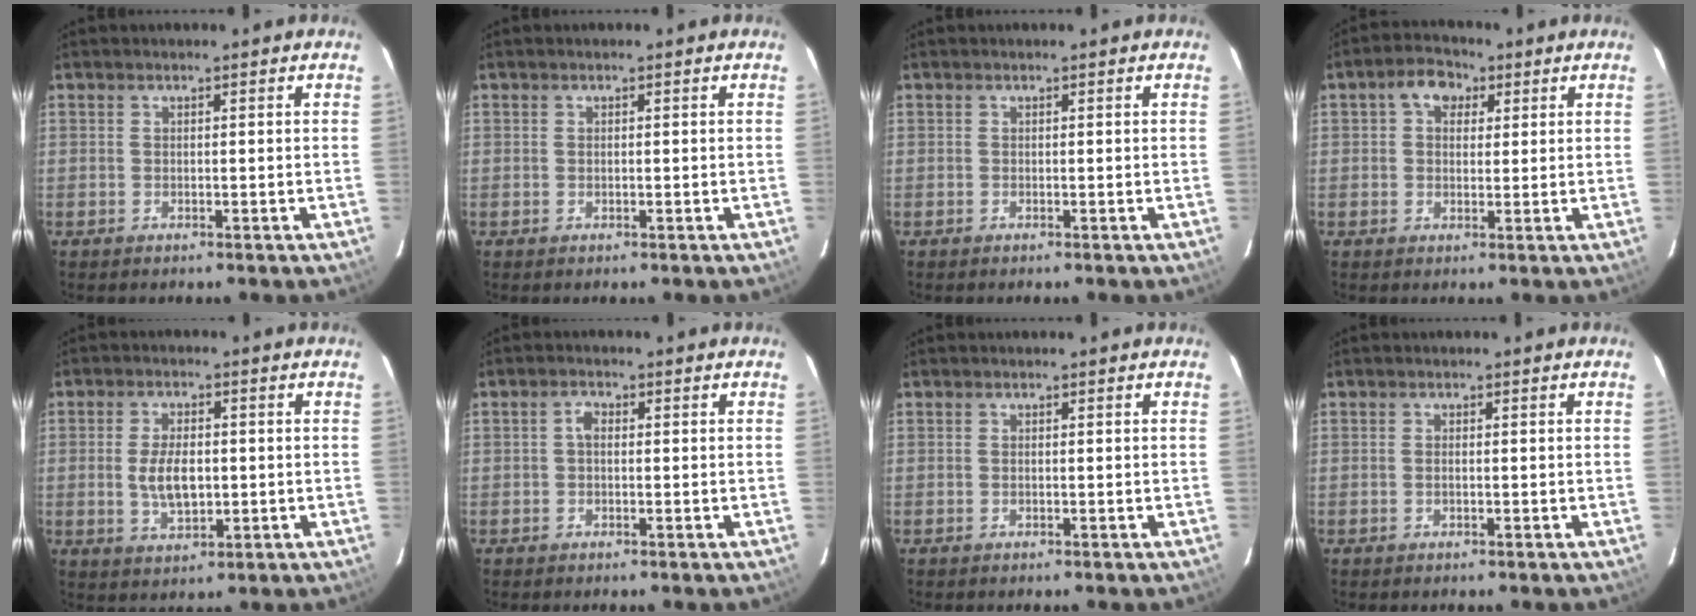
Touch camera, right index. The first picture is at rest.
{"total": 0.0}
{"total": 0.0}
{"total": 5.3, "force": [2.0, 4.0, 2.9], "torque": [-0.045, 0.021, 0.031]}
{"total": 6.9, "force": [-0.4, 3.8, 5.8], "torque": [-0.111, -0.004, 0.000]}
{"total": 1.7, "force": [0.0, 1.1, 1.3], "torque": [-0.025, 0.009, -0.003]}
{"total": 0.0}
{"total": 0.8, "force": [-0.1, 0.3, 0.7], "torque": [-0.015, 0.002, -0.004]}